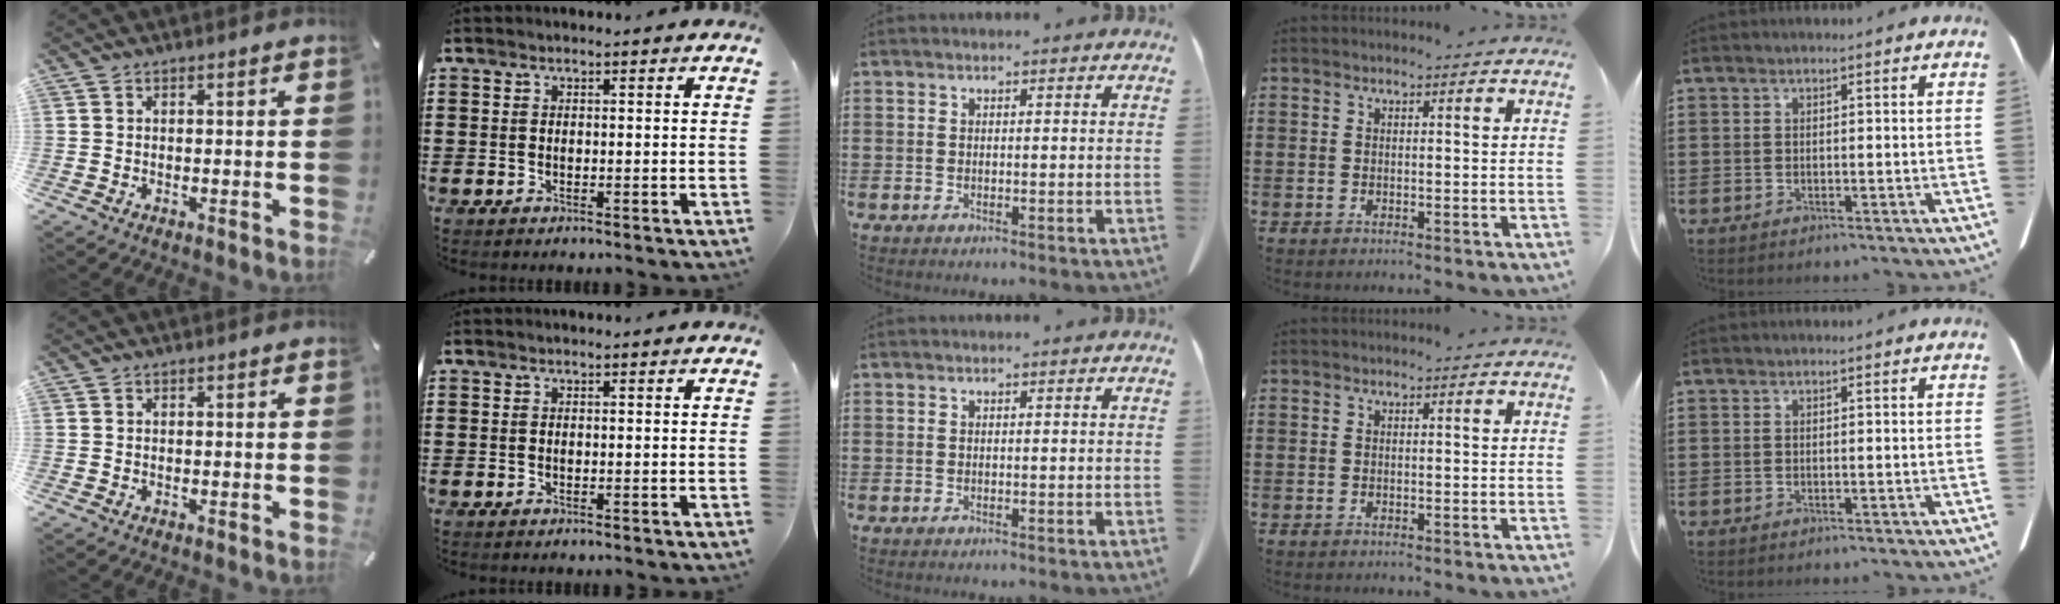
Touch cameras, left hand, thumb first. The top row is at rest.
{}